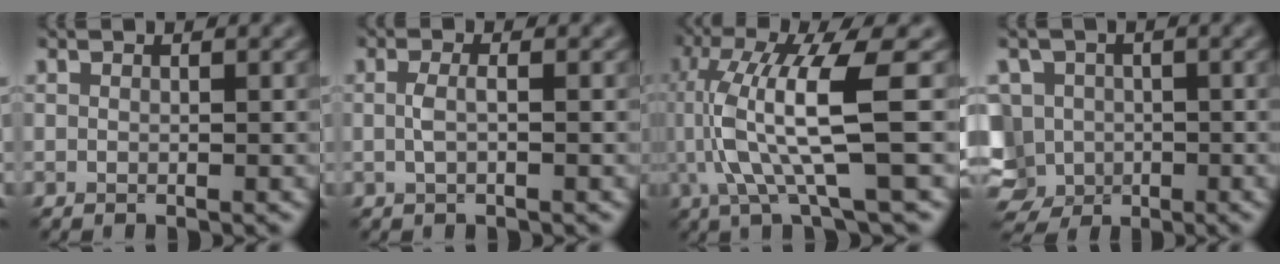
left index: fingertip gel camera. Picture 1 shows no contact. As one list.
[{"total": 1.3, "force": [0.0, 0.4, 1.3], "torque": [-0.028, 0.001, -0.002]}, {"total": 8.9, "force": [0.0, 2.0, 8.6], "torque": [-0.174, -0.004, 0.009]}, {"total": 7.4, "force": [-2.8, 6.1, 3.0], "torque": [-0.055, -0.003, -0.061]}]